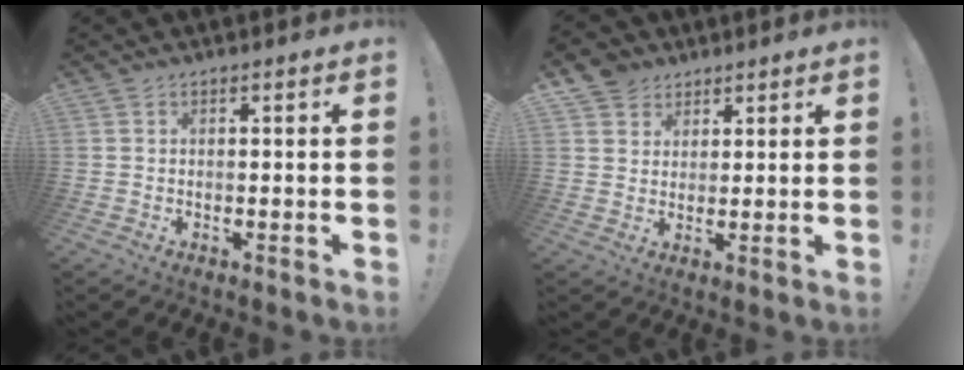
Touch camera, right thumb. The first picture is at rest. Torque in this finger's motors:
{"motor_torque": [0.18, 0.50, 0.18, 0.09, 0.03]}